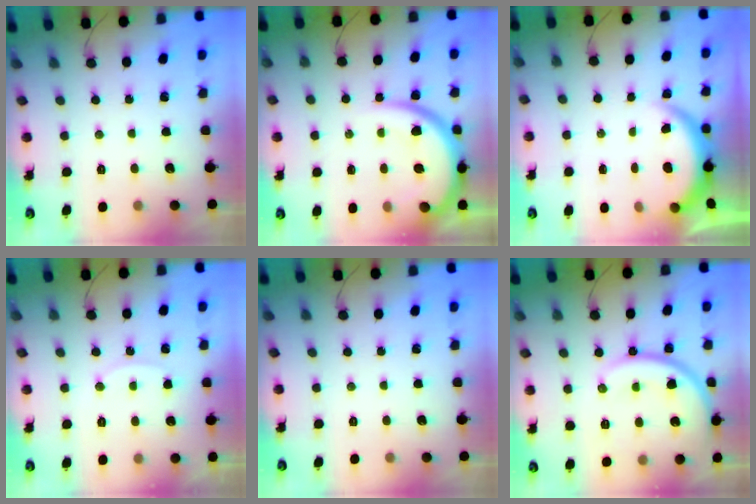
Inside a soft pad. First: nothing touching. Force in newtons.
{"total": 12.4, "press": 12.3, "slide": 1.2}
{"total": 3.9, "press": 3.9, "slide": 0.2}
{"total": 6.1, "press": 6.1, "slide": 0.2}
{"total": 0.0}
{"total": 16.5, "press": 16.5, "slide": 1.0}